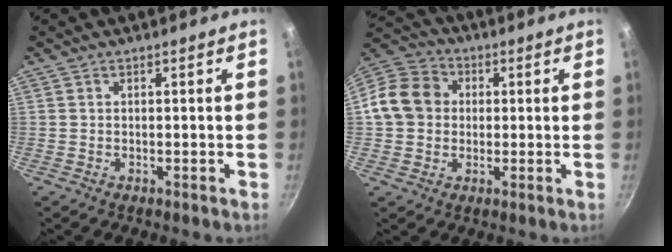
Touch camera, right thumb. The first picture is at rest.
{"total": 11.3, "force": [0.8, 9.8, 5.5], "torque": [-0.075, 0.021, -0.006]}